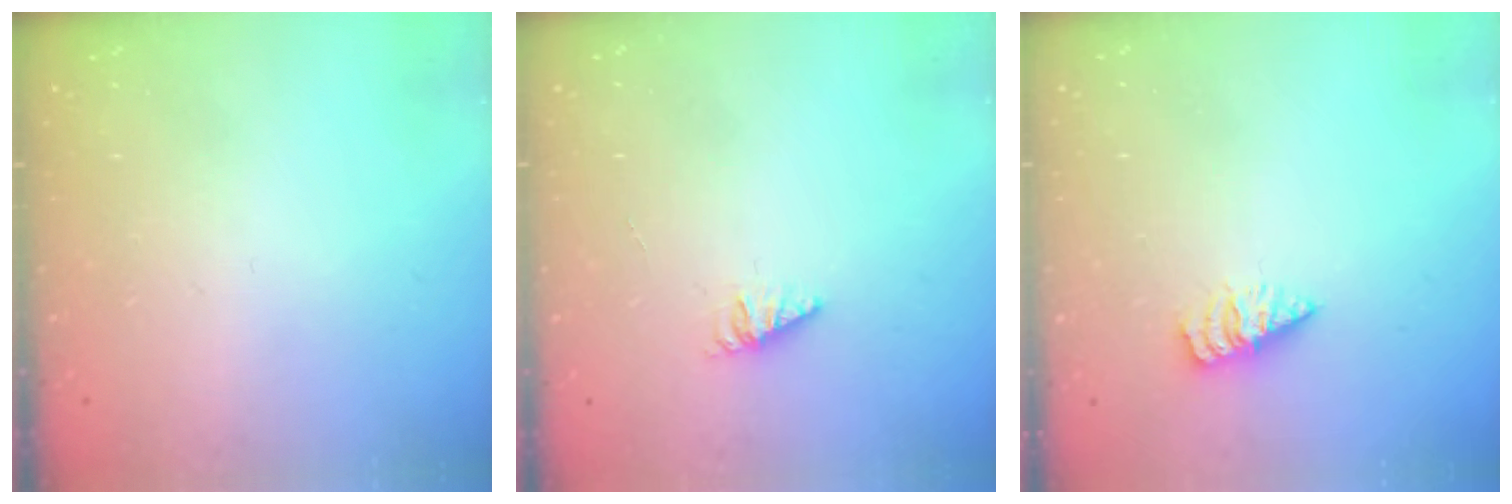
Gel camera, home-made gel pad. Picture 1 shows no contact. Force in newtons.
{"total": 1.3, "press": 1.2, "slide": 0.2}
{"total": 2.0, "press": 2.0, "slide": 0.4}